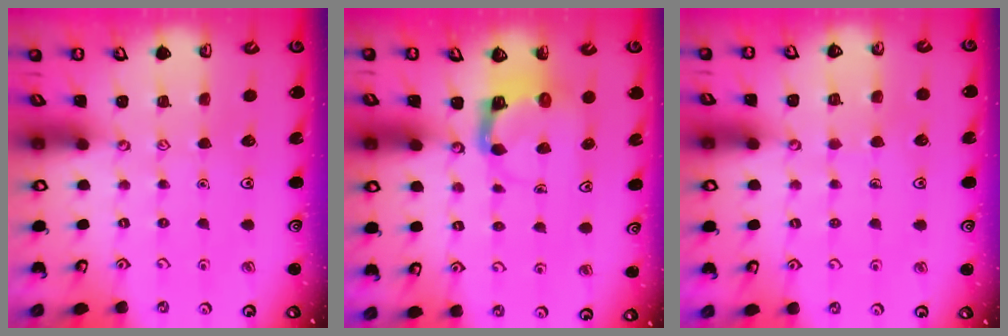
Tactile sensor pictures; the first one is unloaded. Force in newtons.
{"total": 4.6, "press": 4.6, "slide": 0.1}
{"total": 4.8, "press": 4.8, "slide": 0.4}